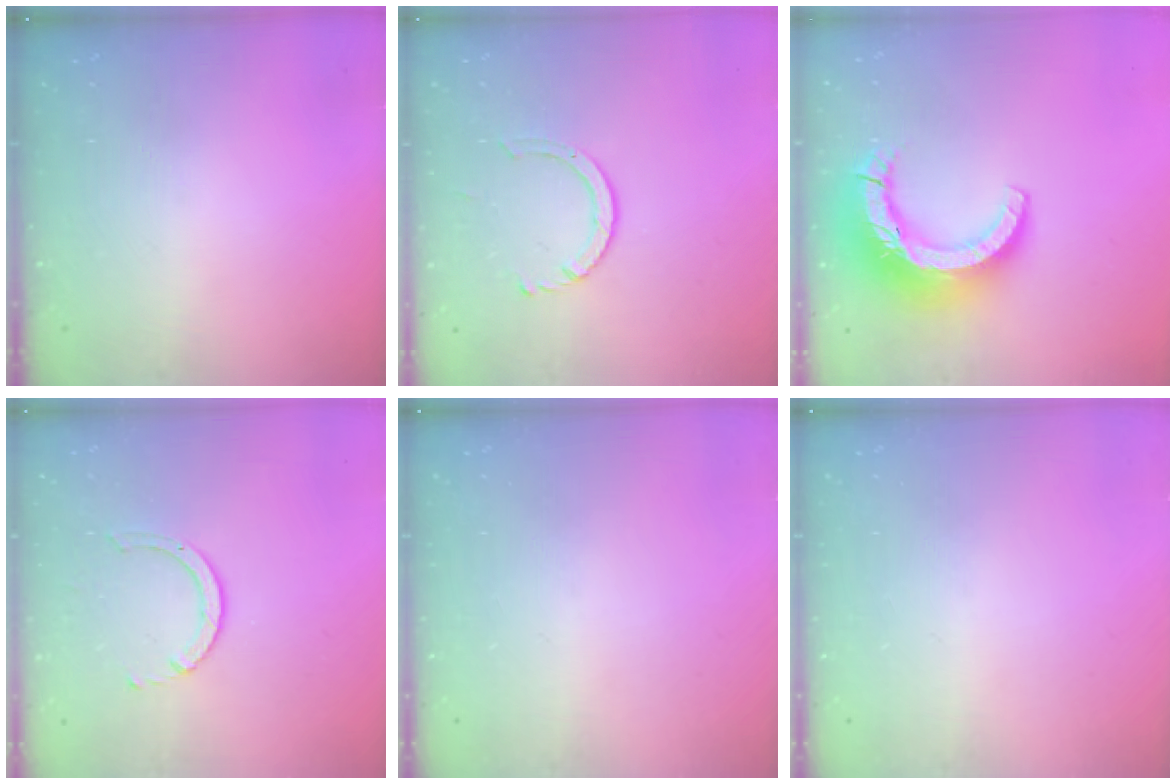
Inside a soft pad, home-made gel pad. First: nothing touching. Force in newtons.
{"total": 4.6, "press": 4.5, "slide": 0.5}
{"total": 16.1, "press": 16.0, "slide": 1.5}
{"total": 3.6, "press": 3.6, "slide": 0.5}
{"total": 0.0}
{"total": 0.0}